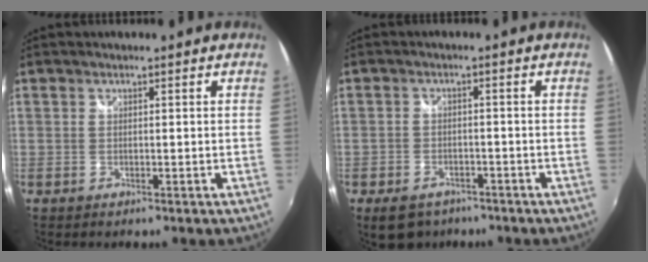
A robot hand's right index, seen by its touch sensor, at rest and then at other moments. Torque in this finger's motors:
{"motor_torque": [0.60, -0.43, 0.23, 0.02]}